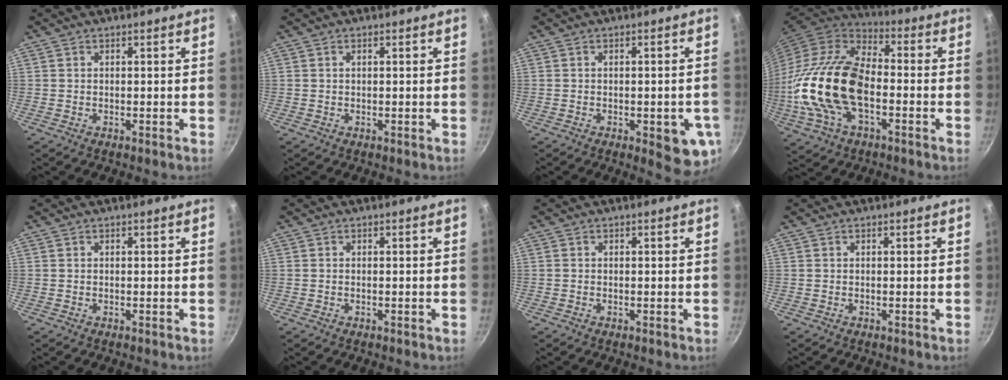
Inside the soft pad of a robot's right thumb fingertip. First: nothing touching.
{"total": 0.6, "force": [0.2, 0.3, 0.5], "torque": [-0.008, 0.003, 0.004]}
{"total": 8.6, "force": [-2.6, 3.2, 7.6], "torque": [-0.066, 0.001, -0.028]}
{"total": 23.1, "force": [-3.8, 12.9, 18.8], "torque": [-0.362, 0.026, -0.080]}
{"total": 0.0}
{"total": 0.0}
{"total": 0.0}
{"total": 0.0}